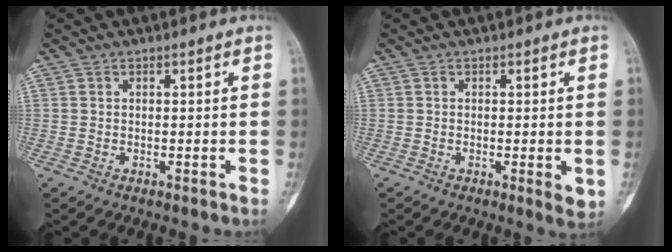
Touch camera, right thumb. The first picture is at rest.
{"total": 2.8, "force": [-0.5, 0.7, 2.6], "torque": [-0.040, -0.009, -0.008]}